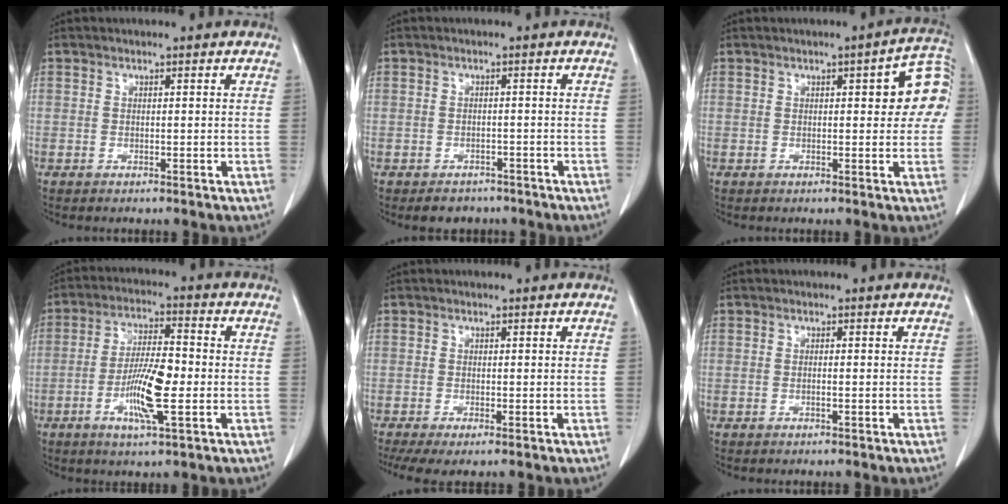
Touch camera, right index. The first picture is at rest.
{"total": 3.5, "force": [-2.7, 2.2, 0.4], "torque": [-0.003, 0.007, -0.035]}
{"total": 7.6, "force": [1.5, 2.2, 7.2], "torque": [-0.077, 0.021, 0.010]}
{"total": 9.7, "force": [-2.3, 1.5, 9.3], "torque": [-0.174, -0.003, -0.046]}
{"total": 4.6, "force": [-2.9, 1.3, 3.4], "torque": [-0.063, -0.011, -0.051]}
{"total": 0.6, "force": [-0.1, 0.0, 0.6], "torque": [-0.013, 0.001, -0.002]}